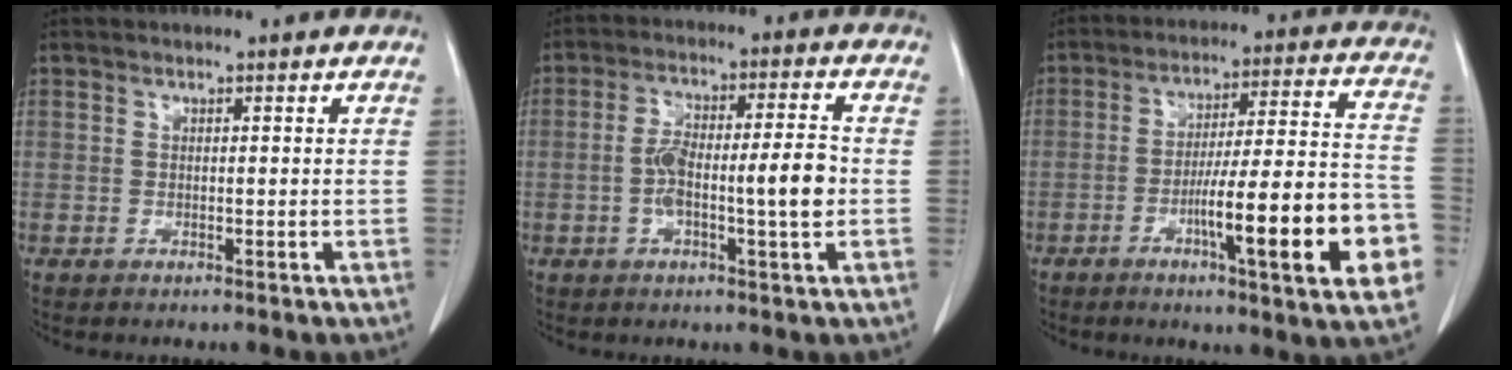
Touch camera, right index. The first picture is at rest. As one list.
[{"total": 9.3, "force": [-1.4, 1.2, 9.1], "torque": [-0.161, 0.015, -0.026]}, {"total": 18.4, "force": [-6.4, 1.3, 17.2], "torque": [-0.212, 0.010, -0.088]}]